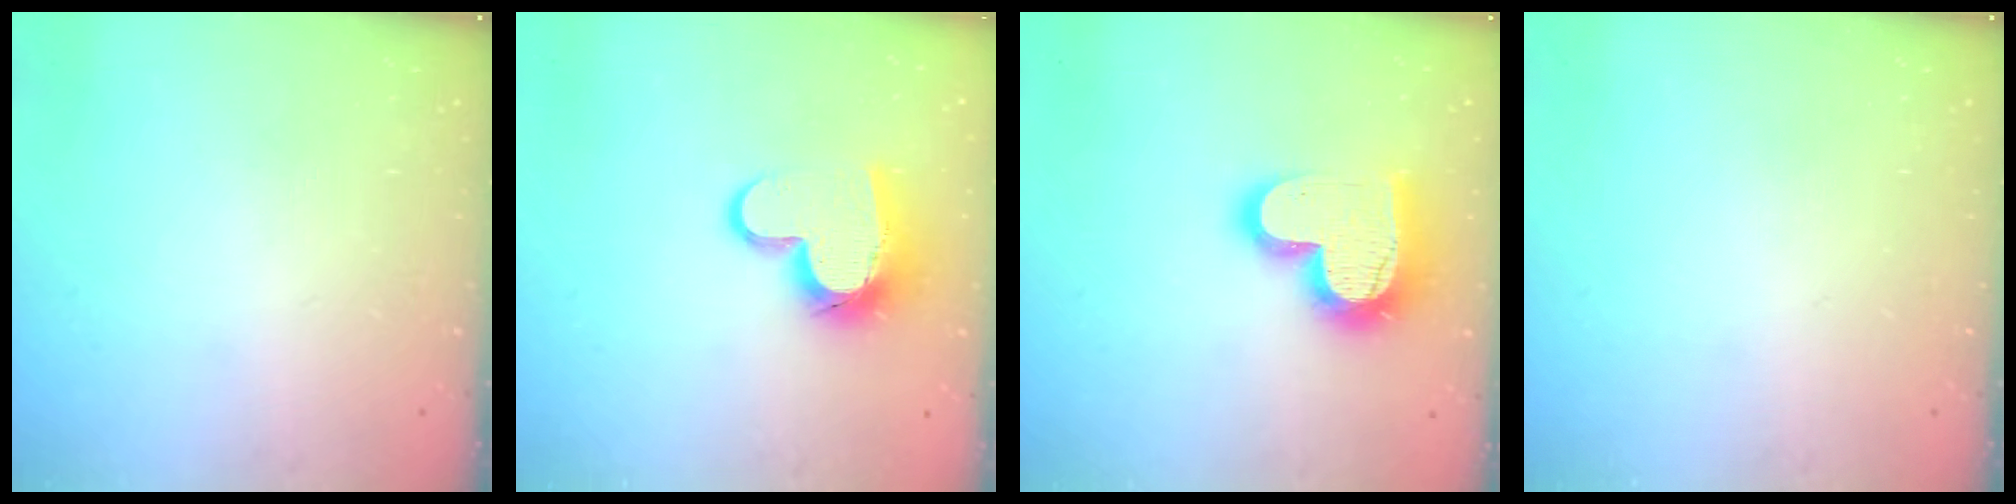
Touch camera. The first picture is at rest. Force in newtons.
{"total": 13.2, "press": 13.2, "slide": 1.1}
{"total": 18.8, "press": 18.7, "slide": 1.6}
{"total": 0.0}